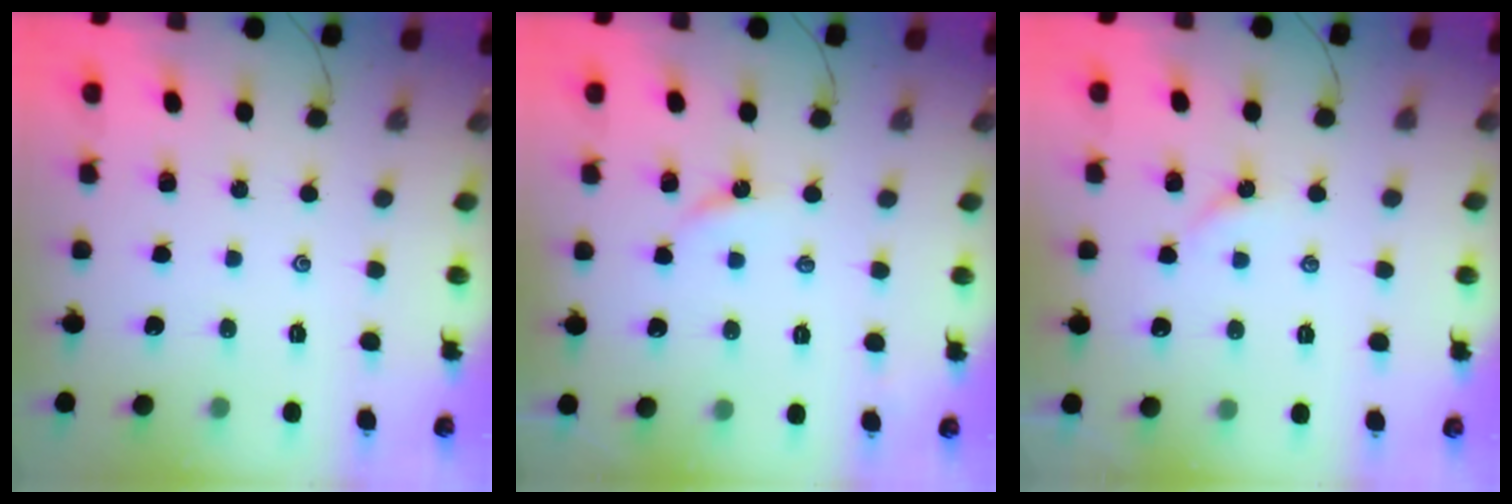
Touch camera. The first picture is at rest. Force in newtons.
{"total": 2.8, "press": 2.7, "slide": 0.4}
{"total": 1.8, "press": 1.8, "slide": 0.4}